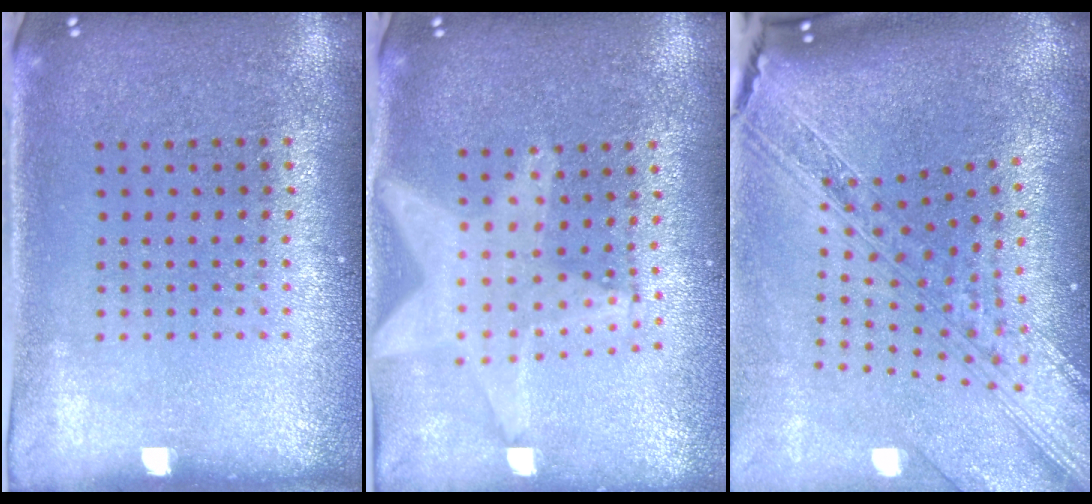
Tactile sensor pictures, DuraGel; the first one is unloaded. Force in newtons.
{"total": 2.3, "press": 1.9, "slide": 1.3}
{"total": 3.9, "press": 2.8, "slide": 2.6}